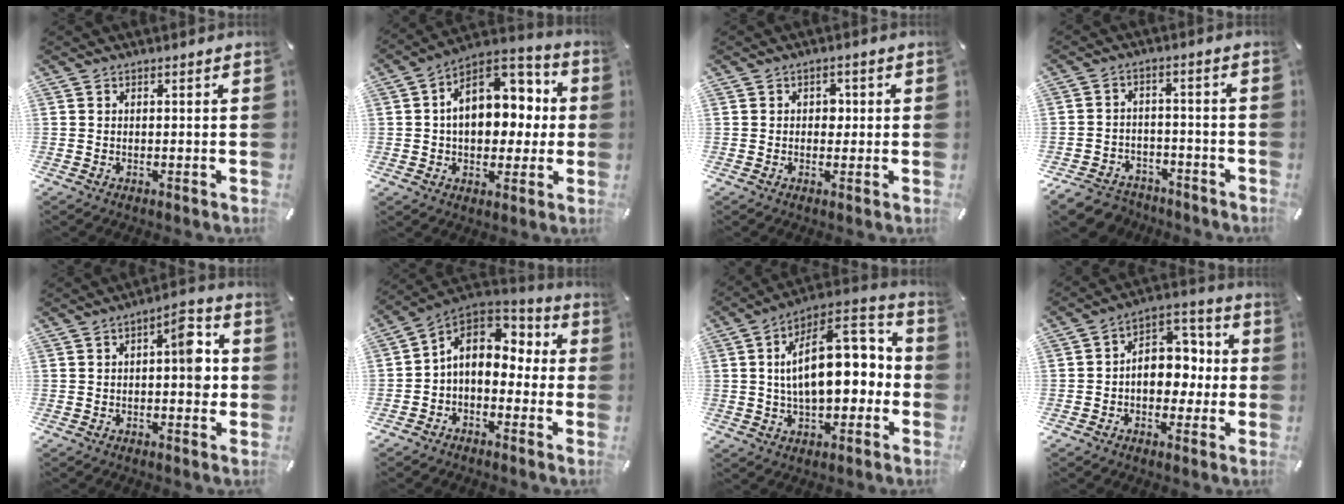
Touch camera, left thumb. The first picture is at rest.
{"total": 15.6, "force": [2.6, 11.3, 10.4], "torque": [-0.141, -0.010, 0.048]}
{"total": 2.5, "force": [0.1, 2.0, 1.5], "torque": [-0.015, 0.001, -0.006]}
{"total": 6.3, "force": [-4.6, 3.9, 1.8], "torque": [-0.040, 0.019, -0.088]}
{"total": 8.3, "force": [0.1, 3.9, 7.3], "torque": [-0.094, 0.007, -0.008]}
{"total": 10.3, "force": [0.4, 8.0, 6.4], "torque": [-0.125, 0.005, 0.004]}
{"total": 18.4, "force": [2.1, 10.4, 15.1], "torque": [-0.225, -0.004, 0.035]}
{"total": 9.6, "force": [-1.2, 7.8, 5.4], "torque": [-0.059, 0.005, -0.022]}